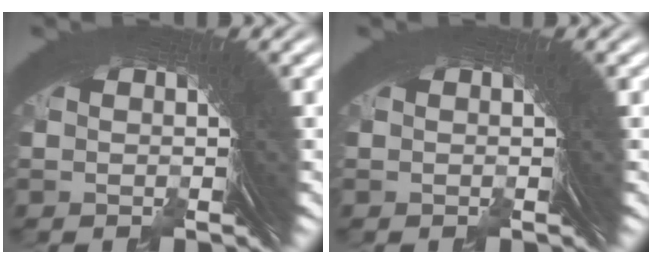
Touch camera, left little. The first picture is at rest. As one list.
[{"total": 0.0}]